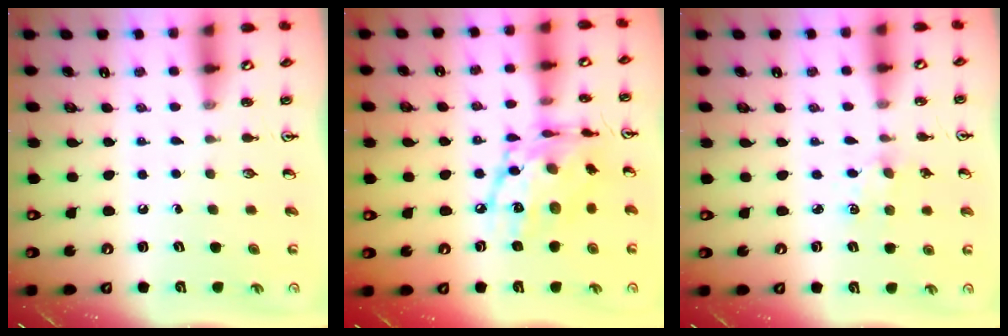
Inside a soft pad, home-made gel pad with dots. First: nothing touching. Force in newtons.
{"total": 16.4, "press": 16.4, "slide": 1.3}
{"total": 3.5, "press": 3.4, "slide": 0.5}